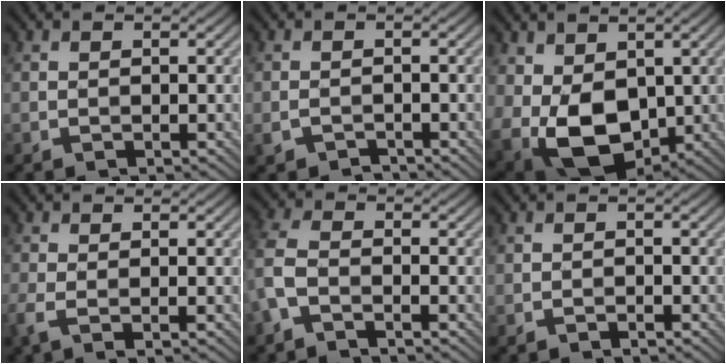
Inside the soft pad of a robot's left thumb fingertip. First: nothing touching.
{"total": 2.0, "force": [-1.5, 0.9, 0.9], "torque": [-0.021, -0.001, -0.032]}
{"total": 12.2, "force": [-0.3, 8.1, 9.1], "torque": [-0.205, -0.036, 0.004]}
{"total": 2.2, "force": [-0.7, 0.4, 2.1], "torque": [-0.056, -0.002, -0.020]}
{"total": 3.9, "force": [-1.9, 1.7, 2.9], "torque": [-0.082, 0.001, -0.053]}
{"total": 0.7, "force": [-0.7, 0.0, 0.3], "torque": [-0.003, 0.002, -0.012]}